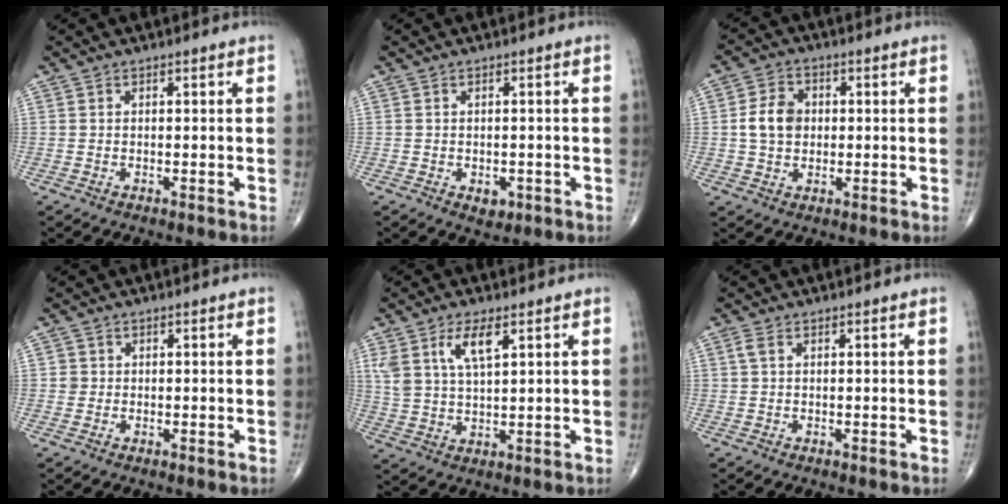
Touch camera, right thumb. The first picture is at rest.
{"total": 2.3, "force": [-0.8, 1.6, 1.4], "torque": [-0.008, 0.001, -0.005]}
{"total": 6.8, "force": [0.4, 5.3, 4.3], "torque": [-0.065, 0.008, 0.003]}
{"total": 1.2, "force": [0.0, 1.2, 0.1], "torque": [0.008, 0.004, -0.002]}
{"total": 7.5, "force": [3.6, 3.0, 5.8], "torque": [-0.111, -0.011, 0.076]}
{"total": 1.3, "force": [0.4, 0.6, 1.1], "torque": [-0.031, 0.008, 0.007]}